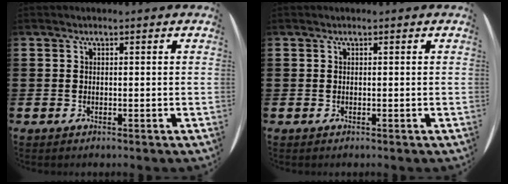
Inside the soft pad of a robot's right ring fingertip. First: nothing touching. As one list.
[{"total": 0.0}]